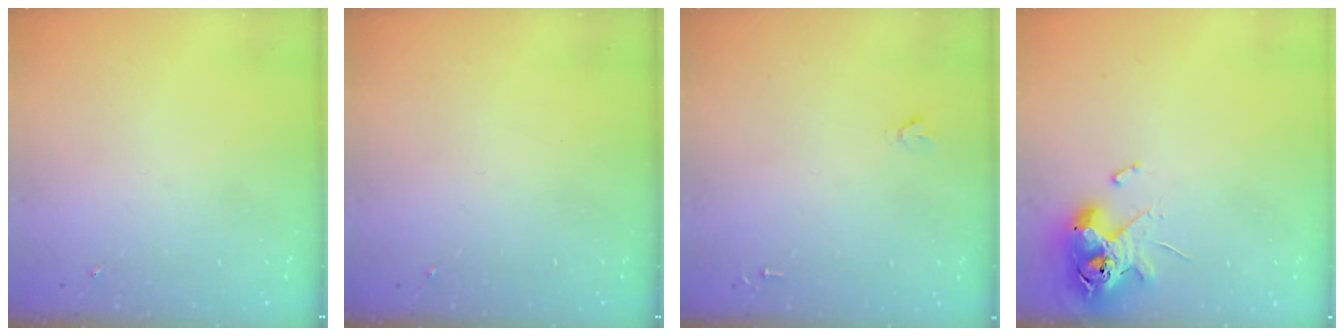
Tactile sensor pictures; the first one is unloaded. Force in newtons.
{"total": 0.0}
{"total": 1.6, "press": 1.6, "slide": 0.2}
{"total": 11.6, "press": 11.4, "slide": 2.0}